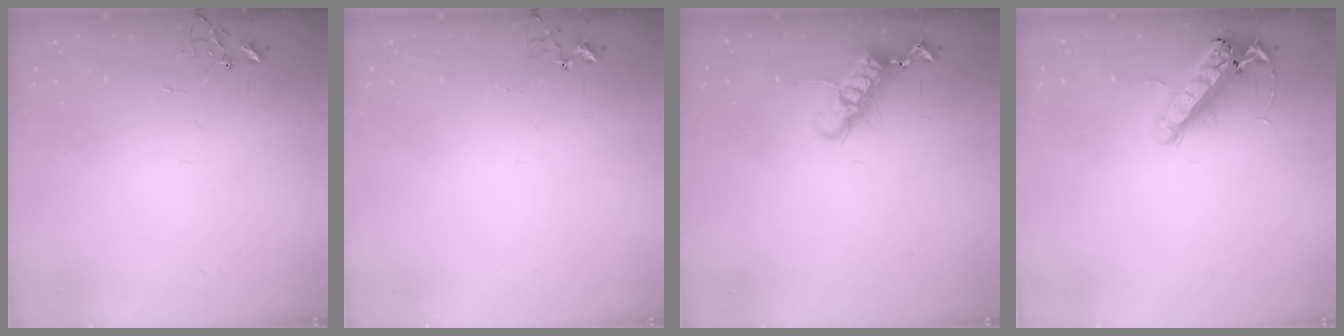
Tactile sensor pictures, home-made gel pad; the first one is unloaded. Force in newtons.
{"total": 3.7, "press": 3.6, "slide": 0.5}
{"total": 12.7, "press": 12.6, "slide": 1.1}
{"total": 14.7, "press": 14.5, "slide": 2.6}